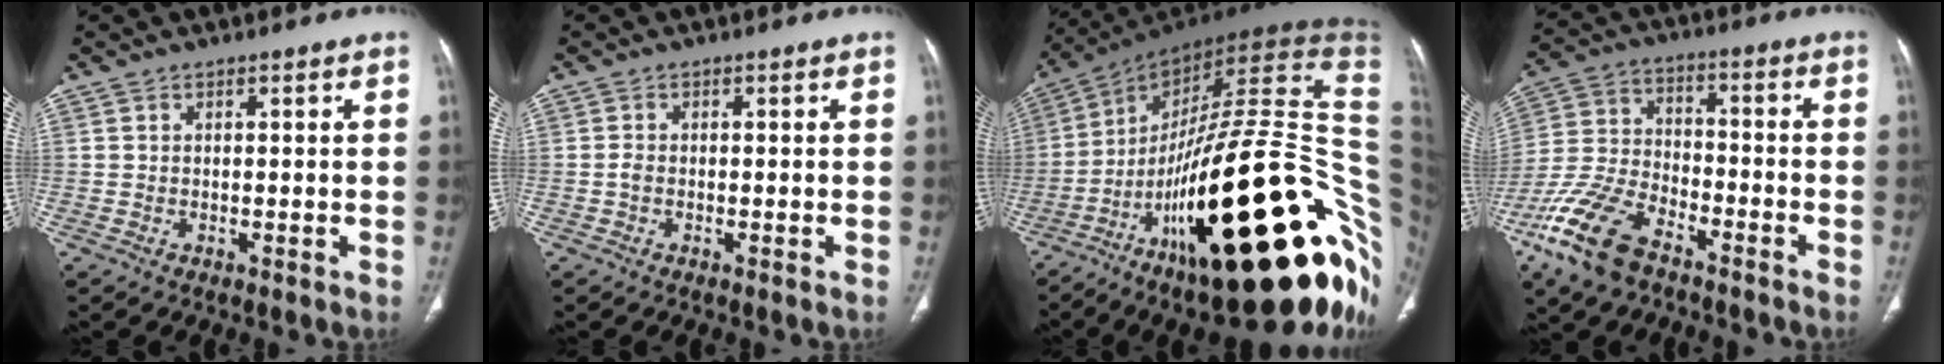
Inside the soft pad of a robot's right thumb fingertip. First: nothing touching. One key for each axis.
{"total": 0.9, "fx": -0.3, "fy": 0.4, "fz": 0.7, "tx": -0.018, "ty": -0.001, "tz": -0.009}
{"total": 46.6, "fx": -10.7, "fy": 14.0, "fz": 43.2, "tx": -0.529, "ty": 0.074, "tz": -0.166}
{"total": 15.0, "fx": -9.5, "fy": 7.2, "fz": 9.1, "tx": -0.193, "ty": 0.037, "tz": -0.189}